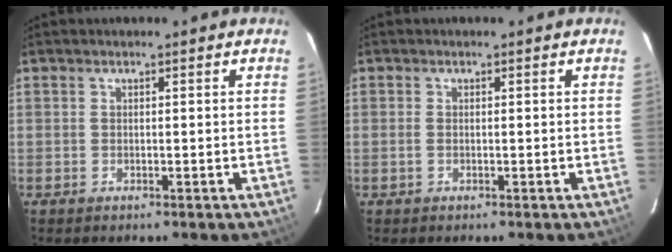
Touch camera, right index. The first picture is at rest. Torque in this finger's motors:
{"motor_torque": [-0.15, 0.24, -0.04, 0.00]}